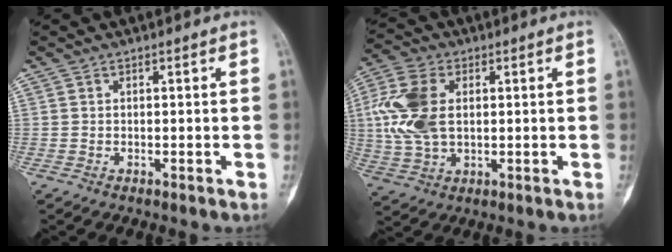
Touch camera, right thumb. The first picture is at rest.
{"total": 12.9, "force": [1.7, 8.0, 9.9], "torque": [-0.219, 0.007, 0.034]}